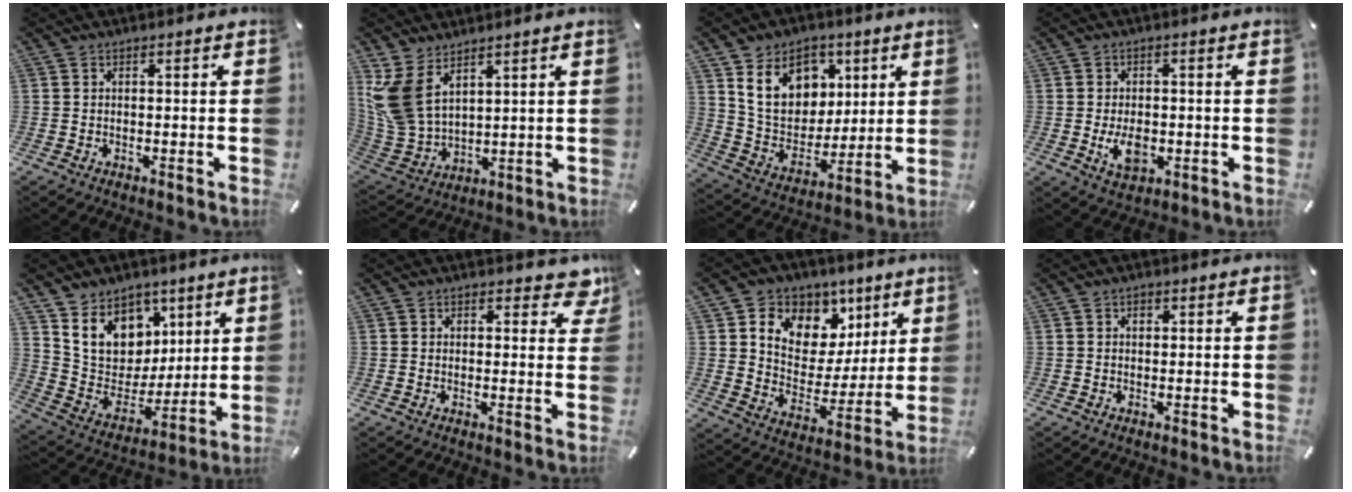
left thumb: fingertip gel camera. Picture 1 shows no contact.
{"total": 12.5, "force": [6.6, 7.4, 7.7], "torque": [-0.198, -0.028, 0.125]}
{"total": 15.6, "force": [6.4, 12.5, 6.7], "torque": [-0.115, -0.020, 0.129]}
{"total": 6.2, "force": [-1.2, 4.0, 4.6], "torque": [-0.087, -0.008, -0.025]}
{"total": 14.2, "force": [6.9, 11.6, 4.4], "torque": [-0.078, -0.051, 0.142]}
{"total": 4.5, "force": [2.6, 2.8, 2.4], "torque": [-0.013, -0.010, 0.039]}
{"total": 9.9, "force": [5.3, 8.1, 2.1], "torque": [-0.032, -0.057, 0.099]}
{"total": 0.9, "force": [0.2, 0.7, 0.4], "torque": [-0.001, 0.000, 0.001]}